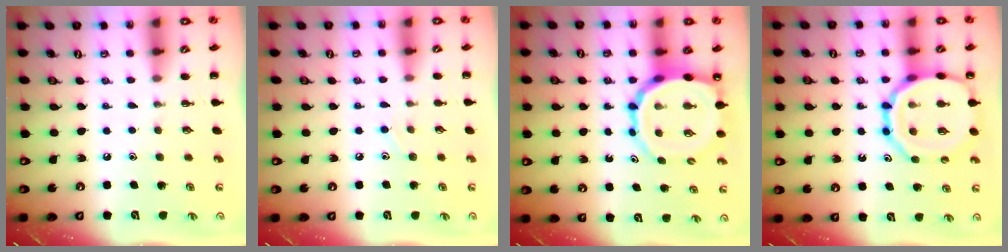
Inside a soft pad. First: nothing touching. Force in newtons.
{"total": 6.7, "press": 6.3, "slide": 2.3}
{"total": 12.8, "press": 12.3, "slide": 3.5}
{"total": 16.6, "press": 16.5, "slide": 2.1}